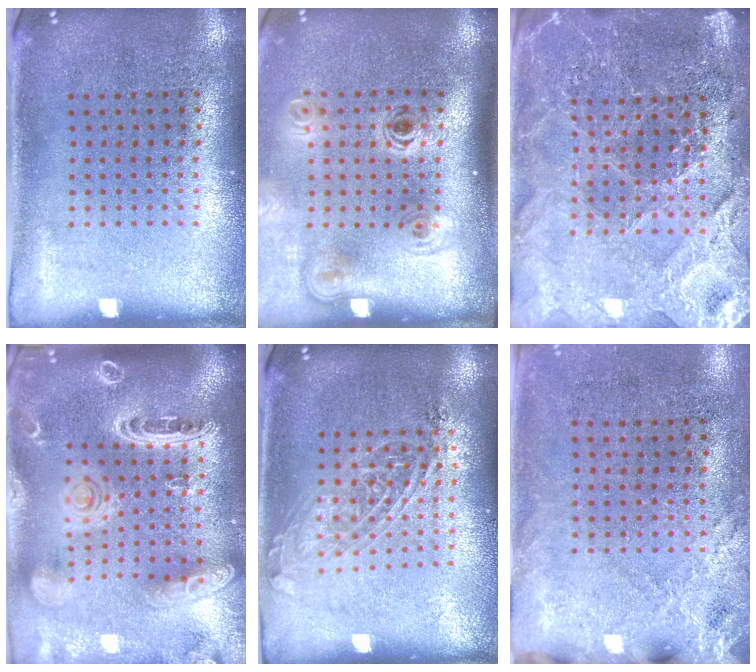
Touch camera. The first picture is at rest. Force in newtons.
{"total": 2.1, "press": 1.4, "slide": 1.5}
{"total": 4.0, "press": 3.8, "slide": 1.2}
{"total": 3.3, "press": 2.7, "slide": 1.9}
{"total": 1.4, "press": 1.3, "slide": 0.7}
{"total": 2.5, "press": 2.1, "slide": 1.4}